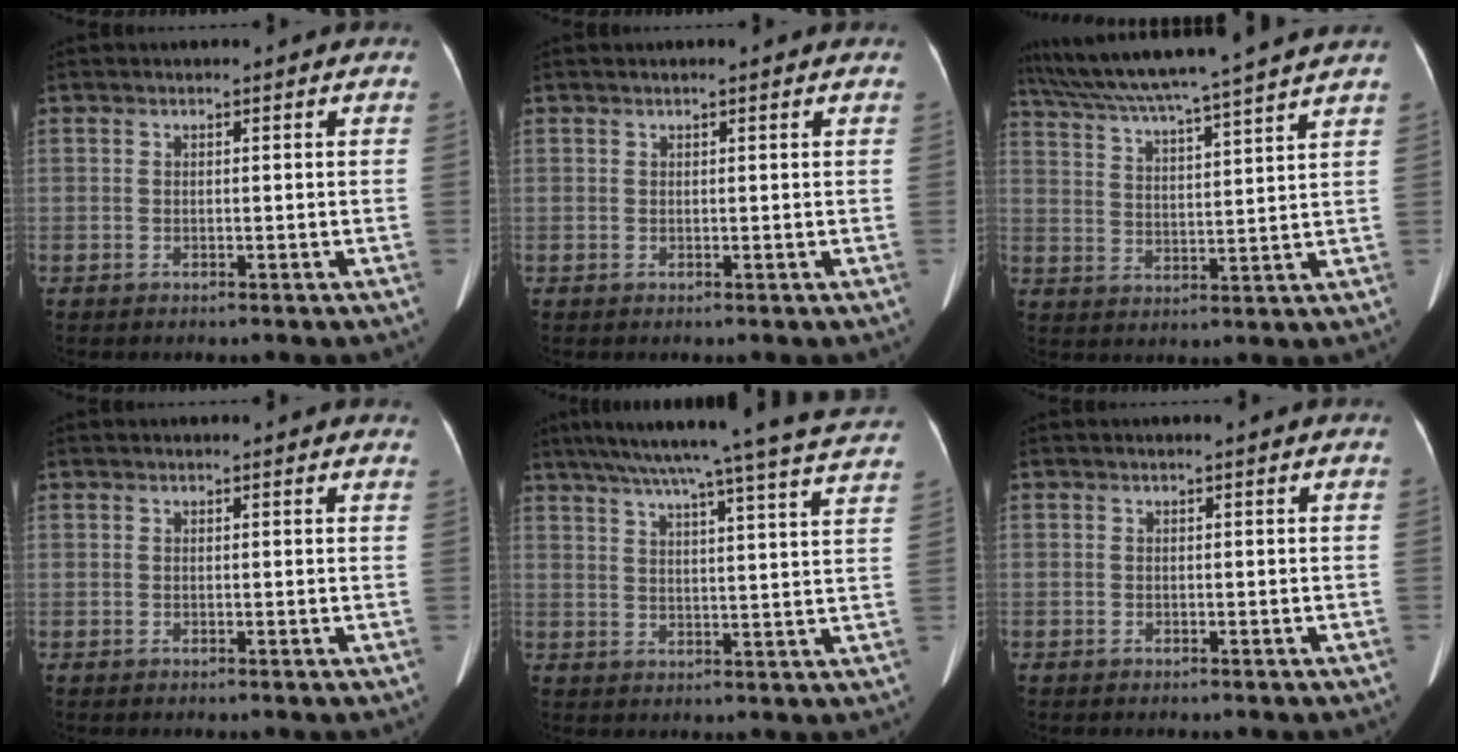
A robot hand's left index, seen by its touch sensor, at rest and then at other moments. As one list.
[{"total": 1.0, "force": [0.8, 0.0, 0.6], "torque": [-0.011, 0.013, 0.013]}, {"total": 19.0, "force": [16.4, -1.3, 9.5], "torque": [-0.172, 0.008, 0.244]}, {"total": 1.1, "force": [1.0, 0.2, 0.2], "torque": [-0.010, -0.002, -0.002]}, {"total": 26.2, "force": [23.9, -0.4, 10.6], "torque": [-0.175, -0.031, 0.296]}, {"total": 0.6, "force": [-0.4, 0.4, -0.1], "torque": [0.003, 0.004, -0.007]}]